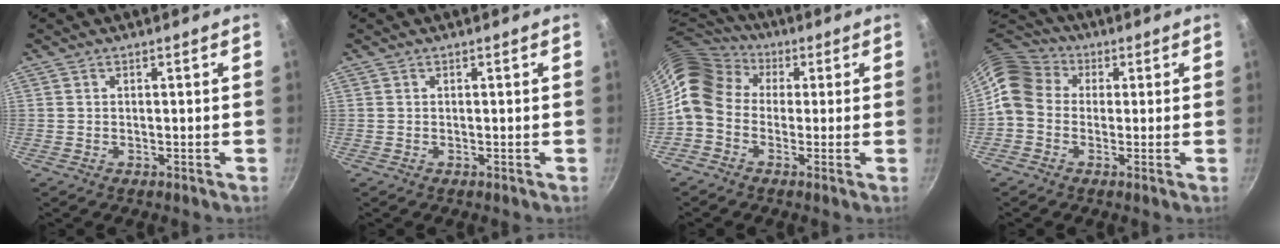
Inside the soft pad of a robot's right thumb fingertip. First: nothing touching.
{"total": 0.0}
{"total": 12.3, "force": [1.5, 9.9, 7.2], "torque": [-0.129, 0.030, 0.005]}
{"total": 9.9, "force": [0.8, 8.2, 5.4], "torque": [-0.085, 0.026, -0.008]}